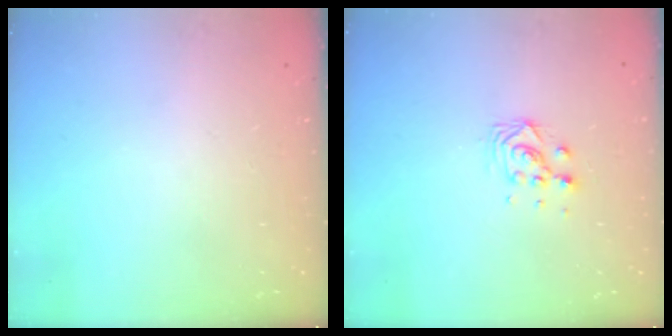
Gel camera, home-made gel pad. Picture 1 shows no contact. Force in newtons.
{"total": 5.3, "press": 5.2, "slide": 0.2}